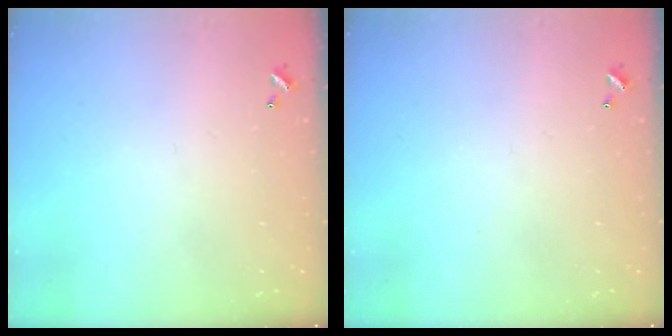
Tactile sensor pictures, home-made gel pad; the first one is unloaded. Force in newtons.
{"total": 0.0}